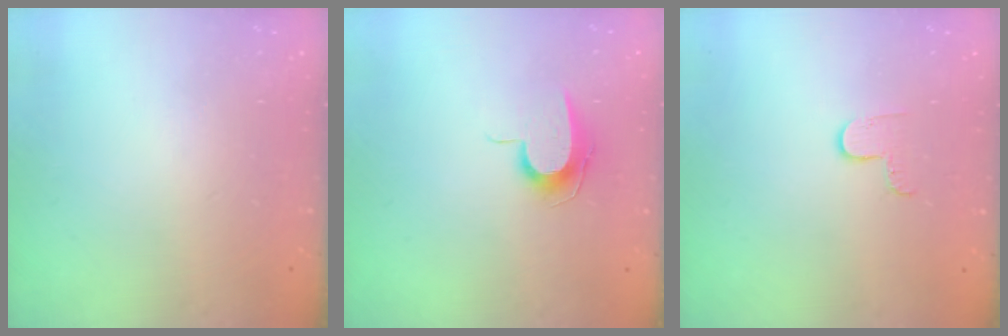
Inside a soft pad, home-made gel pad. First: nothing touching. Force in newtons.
{"total": 8.0, "press": 8.0, "slide": 0.8}
{"total": 3.3, "press": 3.3, "slide": 0.4}